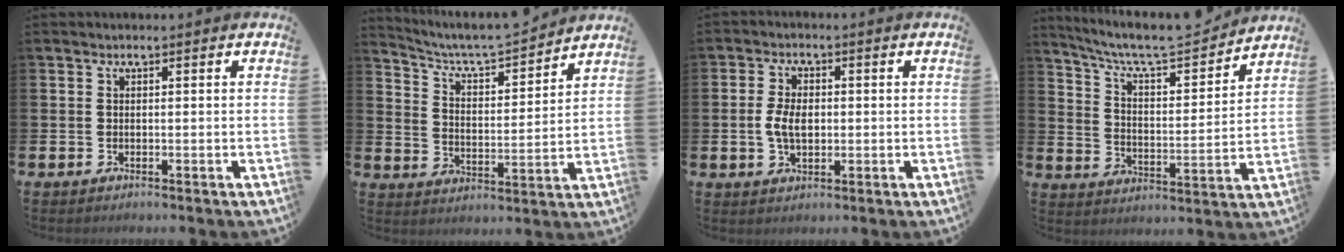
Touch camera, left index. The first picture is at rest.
{"total": 6.9, "force": [6.5, 1.2, 1.9], "torque": [-0.068, -0.048, 0.110]}
{"total": 4.3, "force": [-0.1, 2.6, 3.4], "torque": [-0.062, 0.001, -0.009]}
{"total": 8.8, "force": [8.0, 1.8, 3.2], "torque": [-0.088, -0.059, 0.136]}